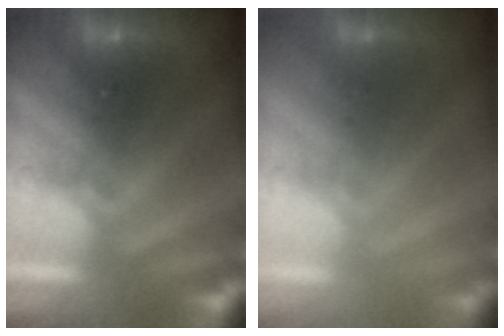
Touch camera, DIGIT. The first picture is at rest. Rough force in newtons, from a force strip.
{"total": 2.0}